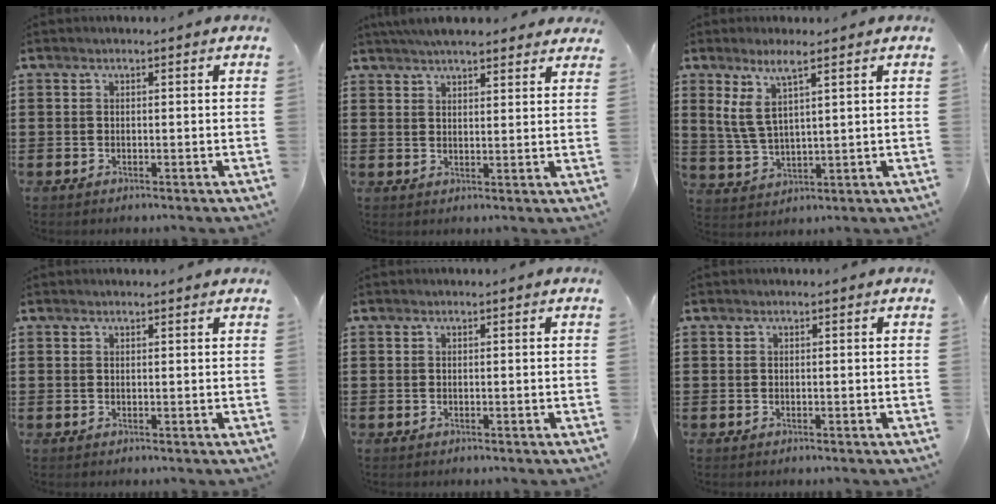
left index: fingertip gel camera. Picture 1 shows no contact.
{"total": 5.1, "force": [4.7, 0.8, 1.8], "torque": [-0.046, -0.005, 0.088]}
{"total": 6.3, "force": [3.5, 1.5, 5.1], "torque": [-0.121, -0.004, 0.057]}
{"total": 0.7, "force": [0.6, 0.1, 0.2], "torque": [-0.006, 0.000, 0.012]}
{"total": 0.0}
{"total": 0.0}